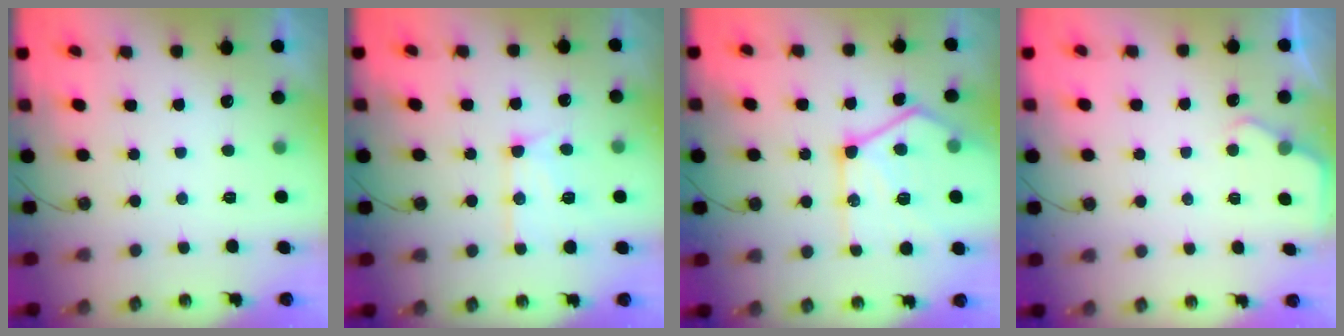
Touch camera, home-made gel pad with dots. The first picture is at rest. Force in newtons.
{"total": 12.8, "press": 12.7, "slide": 1.2}
{"total": 20.5, "press": 20.4, "slide": 1.7}
{"total": 3.6, "press": 3.6, "slide": 0.4}